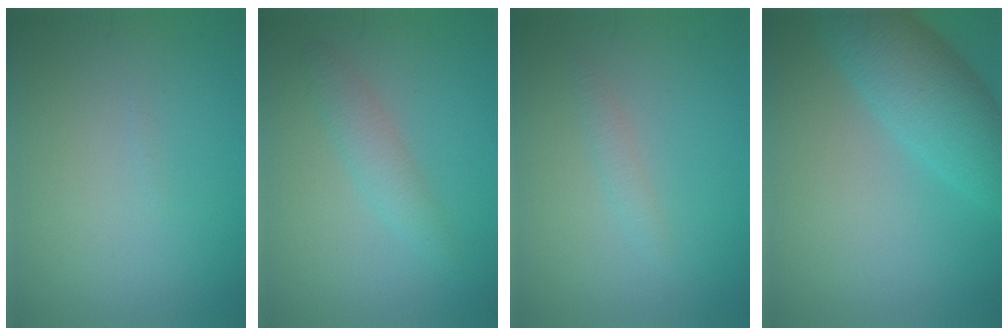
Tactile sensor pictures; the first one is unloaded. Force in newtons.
{"total": 2.1, "press": 2.1, "slide": 0.2}
{"total": 1.0, "press": 1.0, "slide": 0.1}
{"total": 5.9, "press": 5.9, "slide": 0.2}